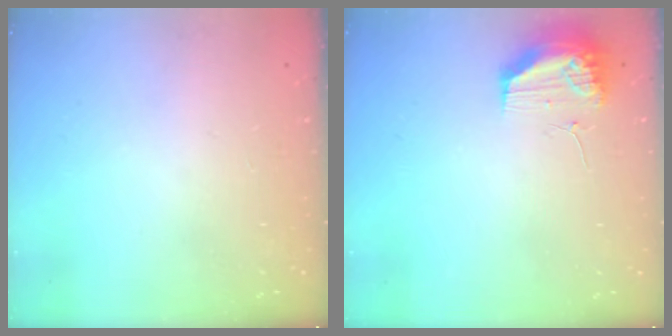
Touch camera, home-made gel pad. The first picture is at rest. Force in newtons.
{"total": 13.5, "press": 11.5, "slide": 7.0}